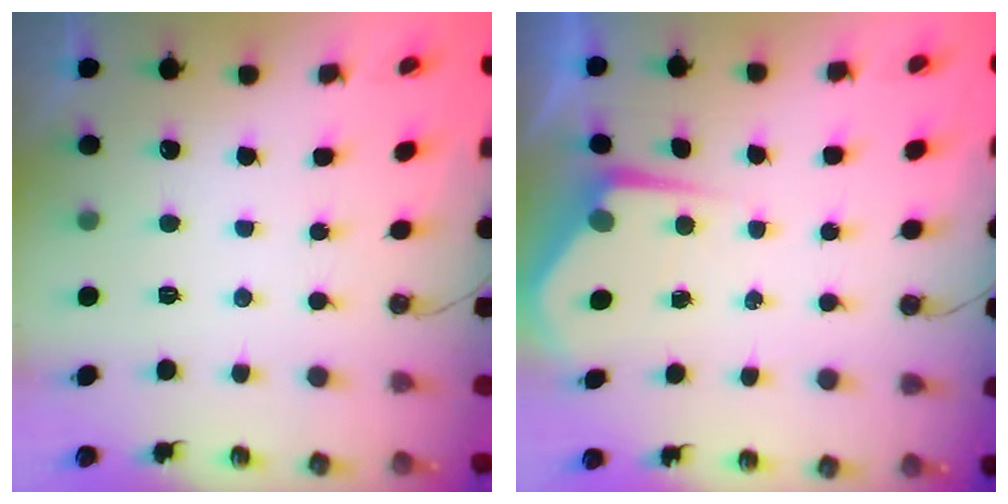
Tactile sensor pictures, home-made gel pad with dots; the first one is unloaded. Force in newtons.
{"total": 4.4, "press": 4.4, "slide": 0.4}